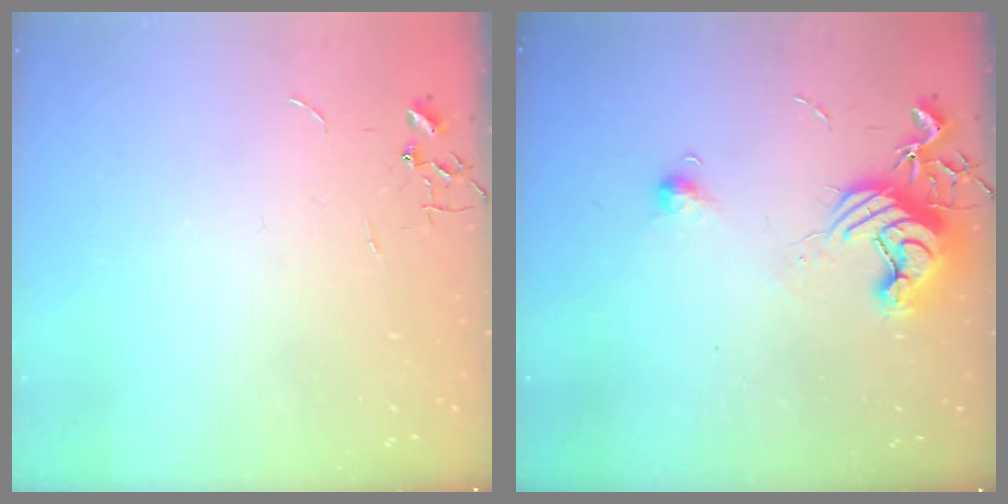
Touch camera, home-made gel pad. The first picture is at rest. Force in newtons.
{"total": 11.2, "press": 11.1, "slide": 1.0}